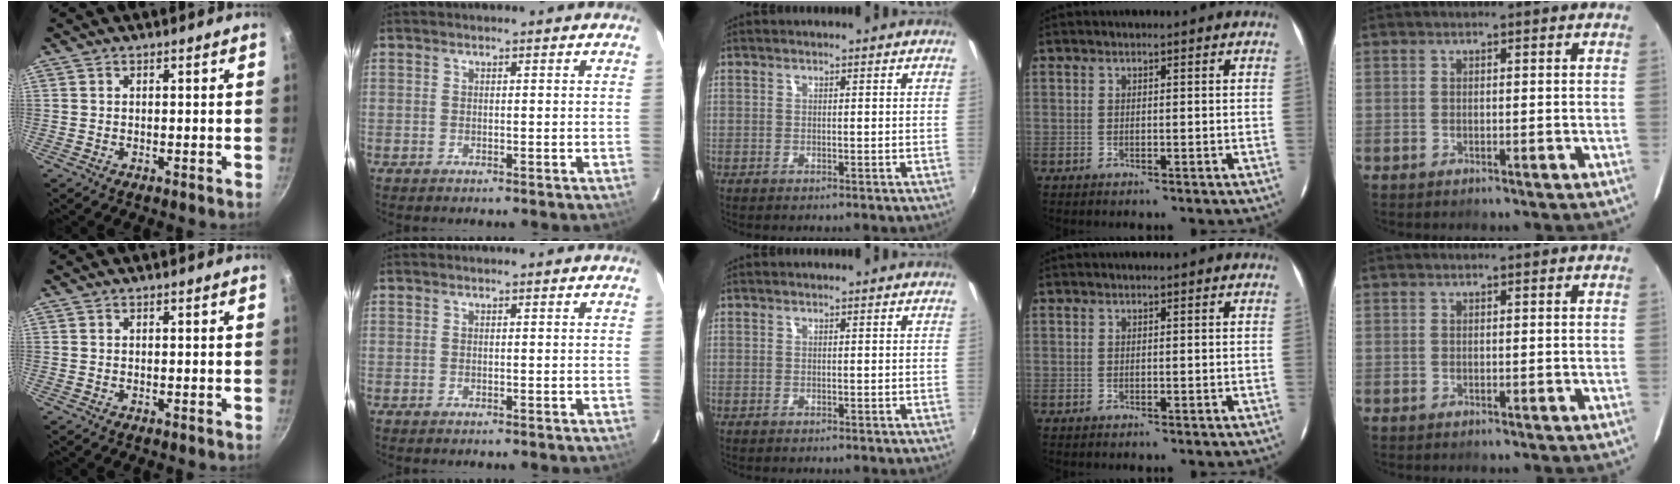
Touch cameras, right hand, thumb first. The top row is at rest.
{}